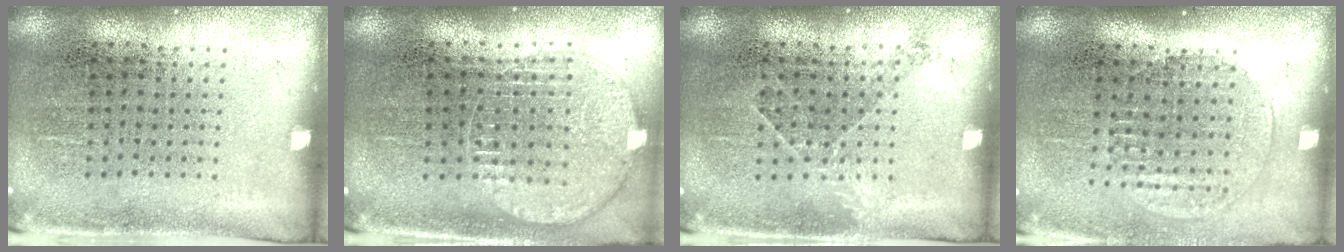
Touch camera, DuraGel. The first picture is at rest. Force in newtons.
{"total": 1.3, "press": 1.2, "slide": 0.5}
{"total": 1.0, "press": 0.8, "slide": 0.6}
{"total": 1.3, "press": 1.2, "slide": 0.6}